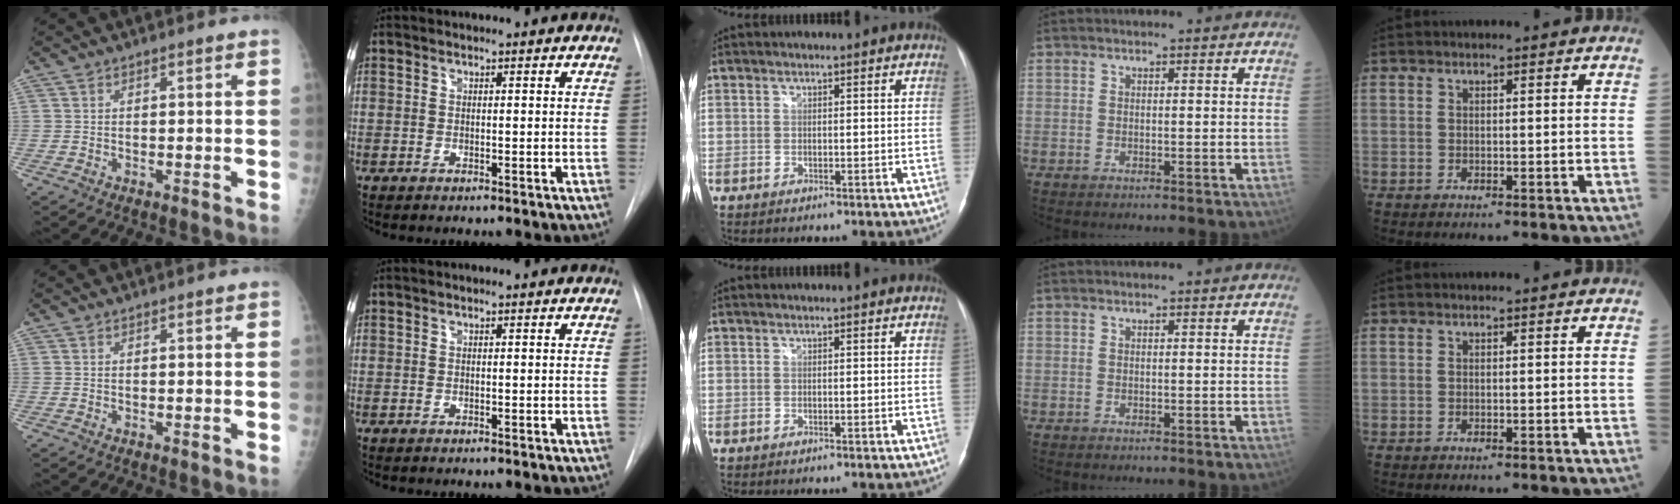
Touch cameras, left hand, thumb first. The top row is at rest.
{}